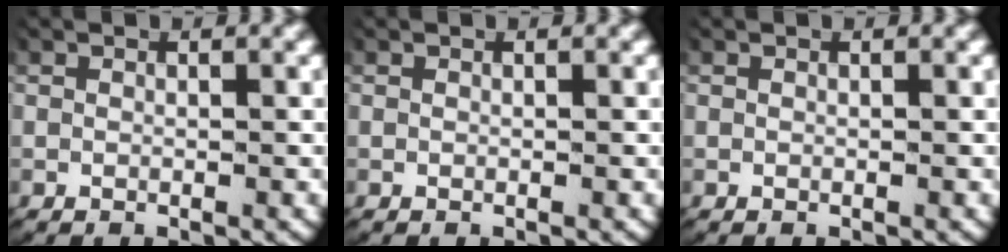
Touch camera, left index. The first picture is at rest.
{"total": 0.0}
{"total": 0.0}